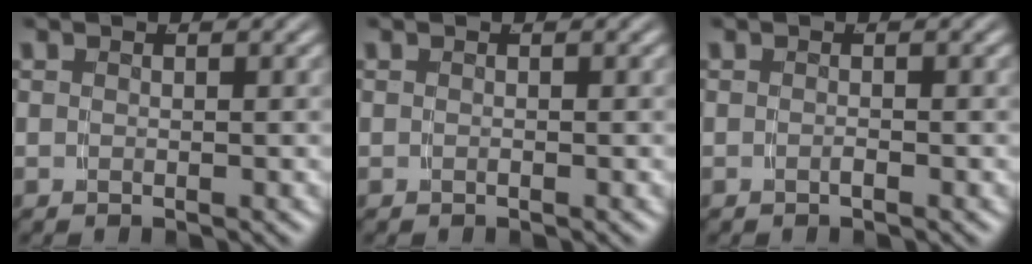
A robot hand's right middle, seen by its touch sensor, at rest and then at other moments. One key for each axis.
{"total": 0.0}
{"total": 0.5, "fx": -0.4, "fy": 0.0, "fz": 0.2, "tx": -0.006, "ty": 0.001, "tz": -0.009}